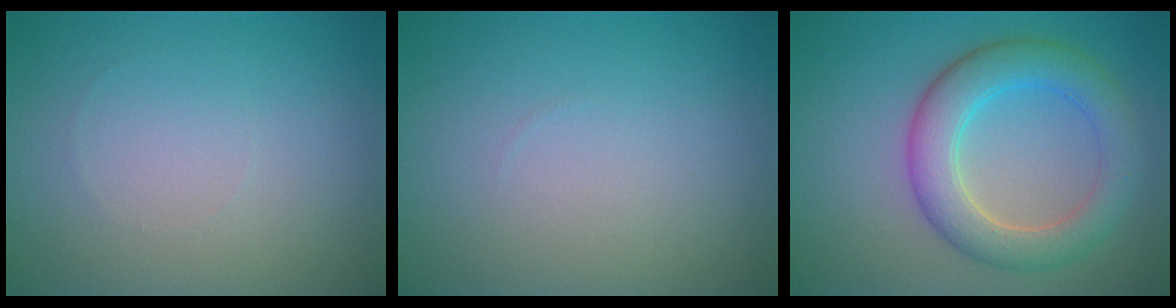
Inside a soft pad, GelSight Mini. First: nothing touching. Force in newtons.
{"total": 0.0}
{"total": 5.7, "press": 5.7, "slide": 0.2}